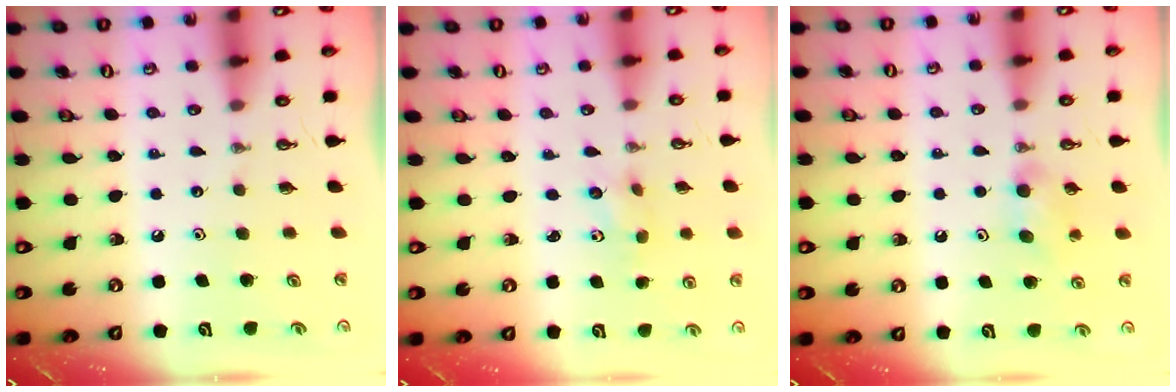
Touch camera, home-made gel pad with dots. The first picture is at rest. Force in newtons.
{"total": 4.0, "press": 3.6, "slide": 1.9}
{"total": 5.1, "press": 4.7, "slide": 1.9}